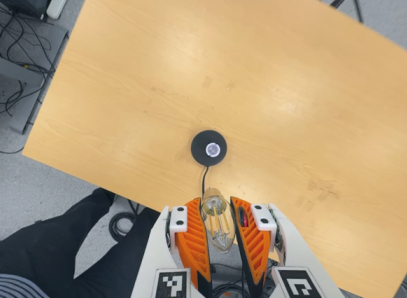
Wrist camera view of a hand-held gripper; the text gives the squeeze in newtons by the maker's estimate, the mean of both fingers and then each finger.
{"total": 23.4, "left": 26.3, "right": 20.5}